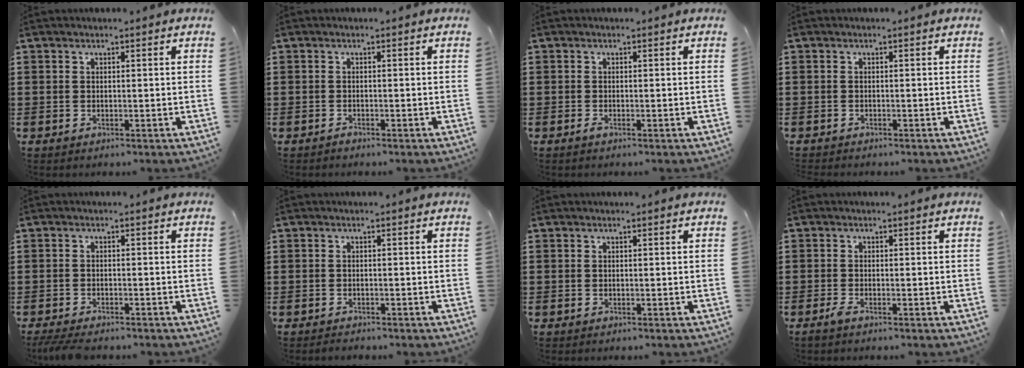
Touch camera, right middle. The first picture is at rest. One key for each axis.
{"total": 0.6, "fx": -0.5, "fy": 0.1, "fz": 0.1, "tx": -0.005, "ty": -0.002, "tz": -0.011}
{"total": 0.6, "fx": -0.4, "fy": 0.1, "fz": 0.5, "tx": -0.010, "ty": -0.004, "tz": -0.006}
{"total": 0.5, "fx": -0.5, "fy": 0.1, "fz": 0.0, "tx": 0.000, "ty": 0.000, "tz": -0.012}
{"total": 2.1, "fx": -1.9, "fy": 0.3, "fz": 0.7, "tx": -0.022, "ty": 0.000, "tz": -0.042}
{"total": 0.9, "fx": -0.8, "fy": 0.2, "fz": -0.1, "tx": -0.001, "ty": 0.001, "tz": -0.019}
{"total": 0.0}
{"total": 1.1, "fx": -0.7, "fy": 0.2, "fz": 0.9, "tx": -0.017, "ty": -0.003, "tz": -0.014}